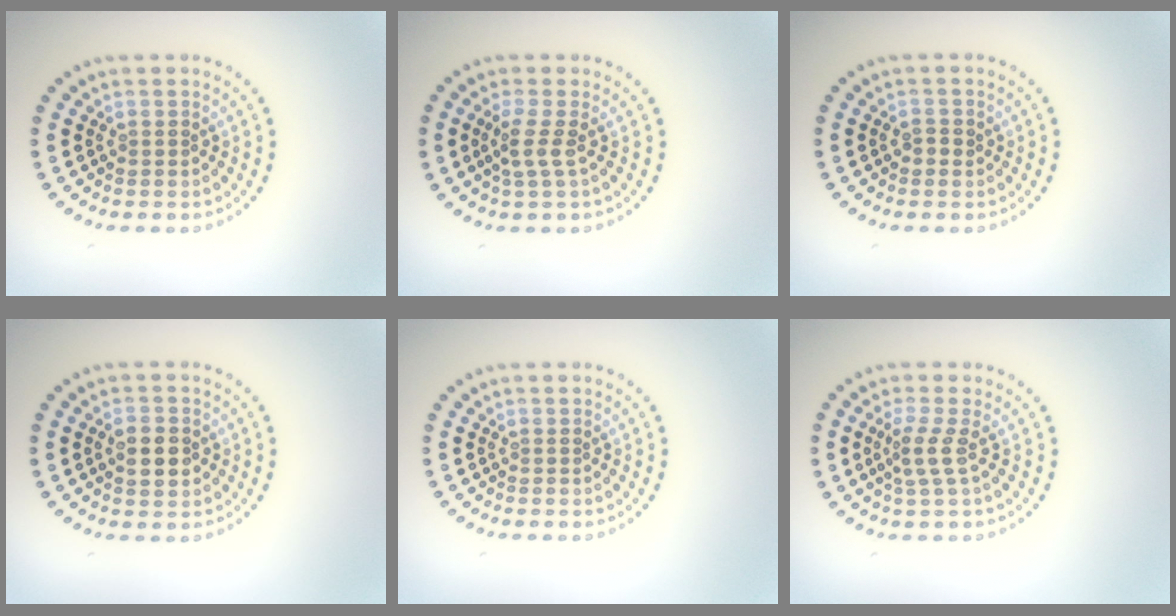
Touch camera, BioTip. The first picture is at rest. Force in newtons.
{"total": 1.8, "press": 1.4, "slide": 1.2}
{"total": 1.1, "press": 1.0, "slide": 0.2}
{"total": 2.9, "press": 2.9, "slide": 0.1}
{"total": 0.0}
{"total": 2.2, "press": 1.5, "slide": 1.6}